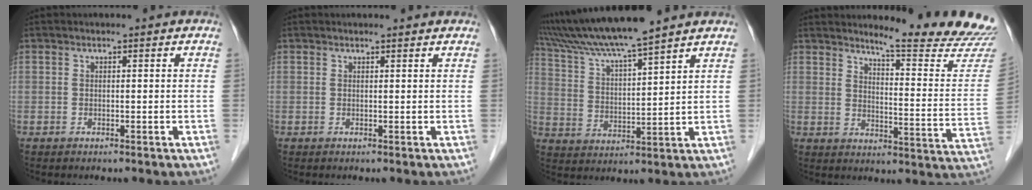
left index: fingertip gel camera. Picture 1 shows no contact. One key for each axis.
{"total": 1.6, "fx": 1.6, "fy": 0.1, "fz": 0.3, "tx": -0.010, "ty": 0.003, "tz": 0.015}
{"total": 13.1, "fx": 11.4, "fy": -0.9, "fz": 6.5, "tx": -0.125, "ty": 0.019, "tz": 0.202}
{"total": 17.5, "fx": 16.7, "fy": -0.6, "fz": 5.3, "tx": -0.073, "ty": -0.132, "tz": 0.191}